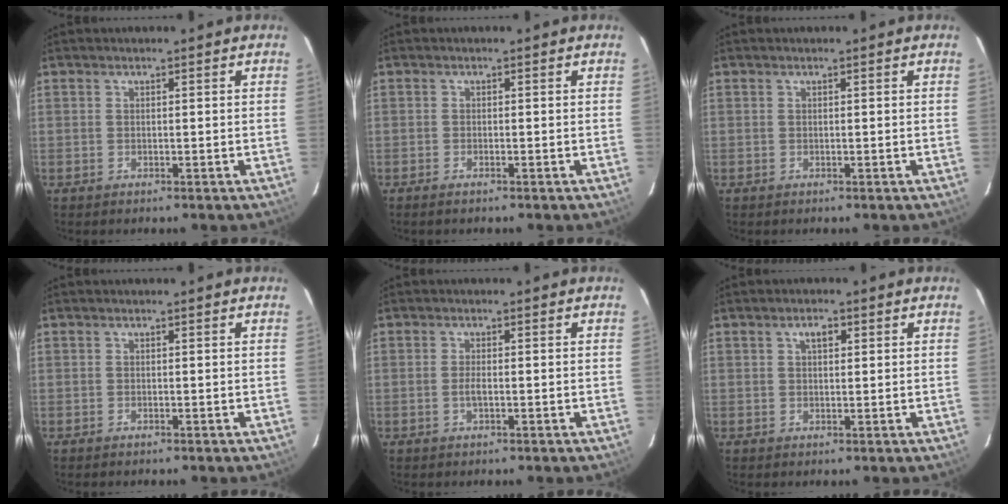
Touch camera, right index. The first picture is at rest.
{"total": 0.9, "force": [-0.8, 0.1, 0.5], "torque": [-0.012, -0.001, -0.017]}
{"total": 0.0}
{"total": 0.0}
{"total": 1.5, "force": [-0.4, 0.3, 1.4], "torque": [-0.029, 0.001, -0.008]}
{"total": 2.2, "force": [0.8, 1.2, 1.6], "torque": [-0.025, 0.008, 0.013]}